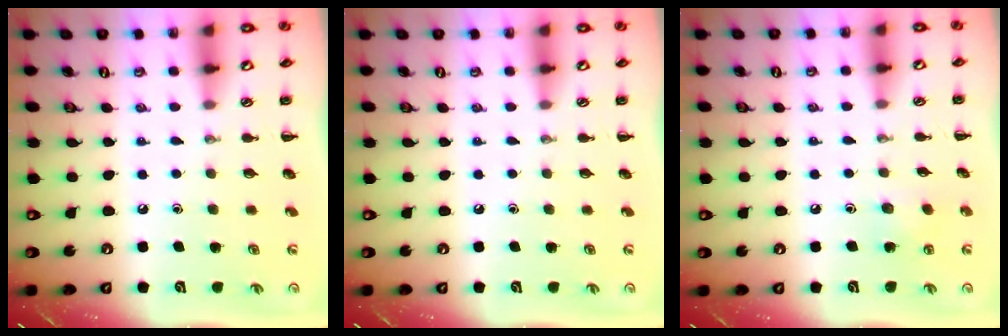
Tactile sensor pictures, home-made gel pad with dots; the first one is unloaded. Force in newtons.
{"total": 0.0}
{"total": 4.3, "press": 4.1, "slide": 1.2}